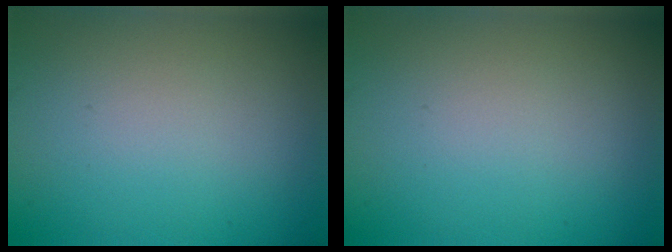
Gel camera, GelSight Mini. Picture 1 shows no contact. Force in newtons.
{"total": 0.0}